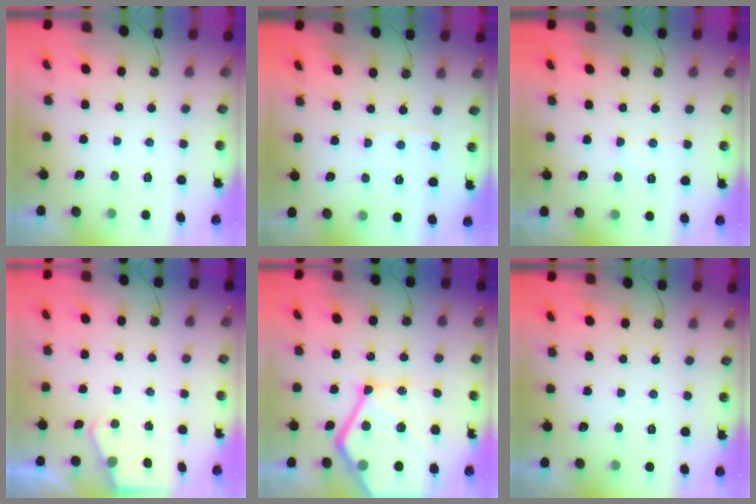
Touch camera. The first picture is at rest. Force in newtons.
{"total": 2.5, "press": 2.5, "slide": 0.4}
{"total": 5.4, "press": 5.3, "slide": 1.0}
{"total": 2.3, "press": 2.3, "slide": 0.3}
{"total": 25.3, "press": 25.2, "slide": 2.8}
{"total": 0.0}